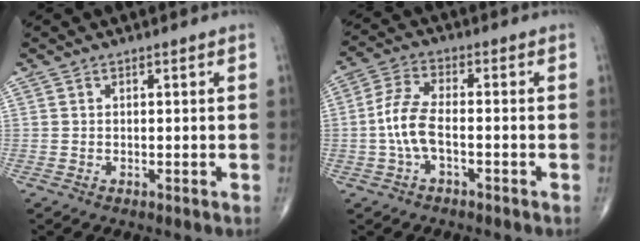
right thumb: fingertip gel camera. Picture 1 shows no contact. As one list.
[{"total": 7.0, "force": [-1.7, 3.1, 6.1], "torque": [-0.140, 0.024, -0.036]}]